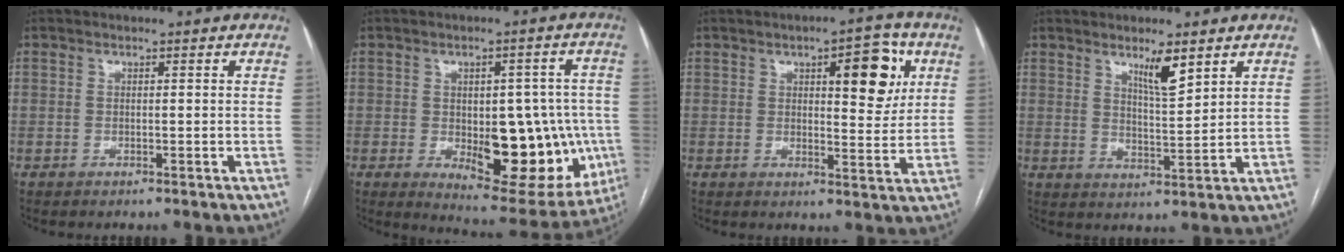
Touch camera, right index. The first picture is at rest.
{"total": 17.0, "force": [-2.9, 7.6, 14.9], "torque": [-0.175, 0.007, -0.016]}
{"total": 9.3, "force": [3.5, 3.0, 8.1], "torque": [-0.104, 0.007, 0.047]}
{"total": 5.4, "force": [3.5, 0.7, 4.1], "torque": [-0.072, -0.007, 0.063]}